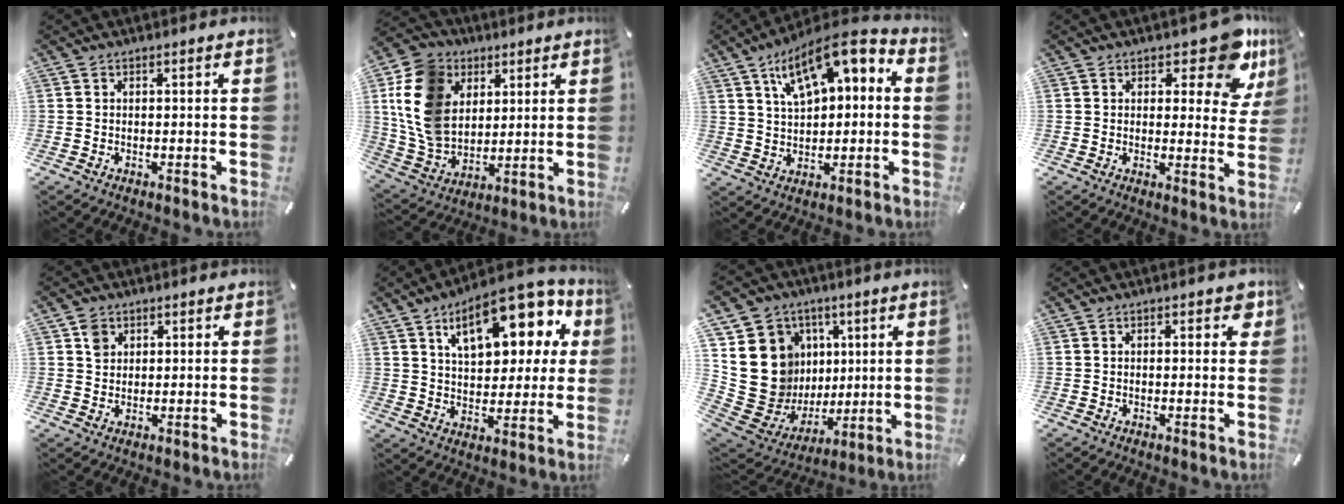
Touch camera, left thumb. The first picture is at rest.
{"total": 15.7, "force": [4.6, 12.7, 8.1], "torque": [-0.200, -0.012, 0.086]}
{"total": 12.6, "force": [6.3, 7.0, 8.4], "torque": [-0.134, -0.024, 0.114]}
{"total": 10.8, "force": [7.0, 4.8, 6.7], "torque": [-0.063, -0.050, 0.118]}
{"total": 3.1, "force": [1.4, 2.7, 0.9], "torque": [-0.005, -0.003, 0.022]}
{"total": 18.9, "force": [9.0, 9.9, 13.4], "torque": [-0.196, -0.030, 0.147]}
{"total": 18.4, "force": [2.8, 17.2, 6.0], "torque": [-0.088, -0.042, 0.092]}
{"total": 2.3, "force": [0.8, 1.3, 1.7], "torque": [-0.013, -0.002, 0.007]}